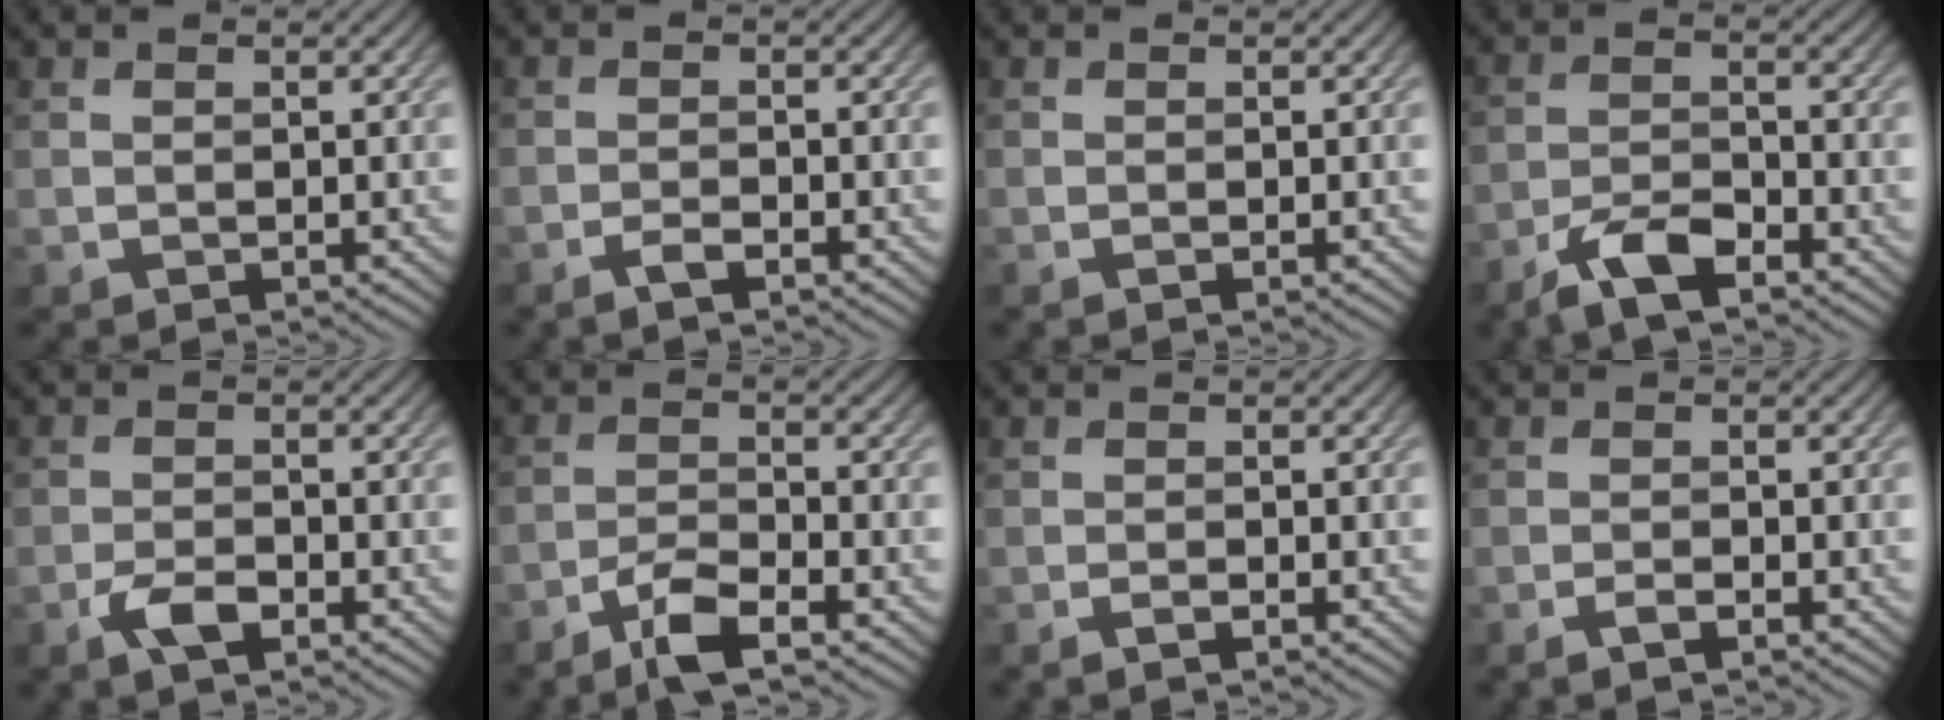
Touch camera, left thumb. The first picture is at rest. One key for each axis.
{"total": 1.7, "fx": -1.2, "fy": 0.2, "fz": 1.1, "tx": -0.020, "ty": 0.004, "tz": -0.025}
{"total": 0.0}
{"total": 5.9, "fx": -4.3, "fy": 1.8, "fz": 3.7, "tx": -0.076, "ty": 0.000, "tz": -0.087}
{"total": 3.1, "fx": -1.8, "fy": 1.4, "fz": 2.0, "tx": -0.041, "ty": 0.000, "tz": -0.039}
{"total": 5.2, "fx": -3.7, "fy": 1.0, "fz": 3.6, "tx": -0.075, "ty": 0.000, "tz": -0.075}
{"total": 0.9, "fx": -0.7, "fy": 0.1, "fz": 0.6, "tx": -0.011, "ty": 0.001, "tz": -0.013}
{"total": 1.3, "fx": -1.0, "fy": 0.1, "fz": 0.8, "tx": -0.016, "ty": 0.003, "tz": -0.019}